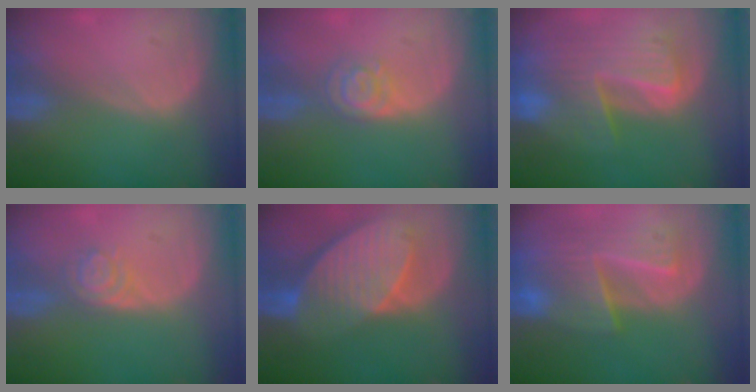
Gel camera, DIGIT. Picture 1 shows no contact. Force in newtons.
{"total": 4.5, "press": 3.9, "slide": 2.2}
{"total": 10.0, "press": 8.7, "slide": 5.0}
{"total": 3.9, "press": 3.5, "slide": 1.9}
{"total": 10.3, "press": 9.0, "slide": 5.0}
{"total": 9.3, "press": 8.3, "slide": 4.2}